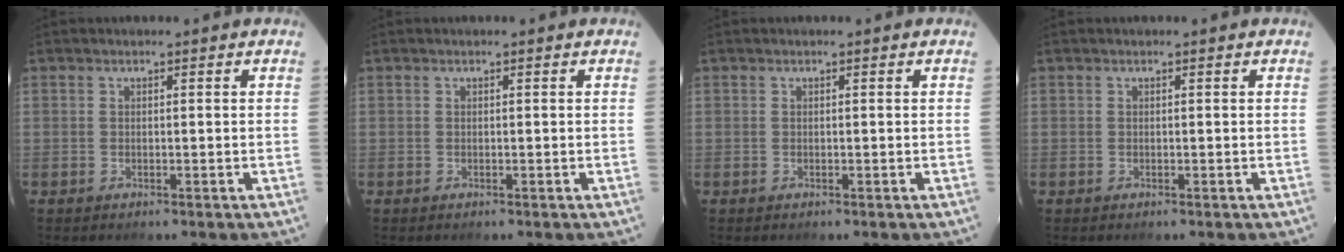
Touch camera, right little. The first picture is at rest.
{"total": 0.0}
{"total": 0.0}
{"total": 0.0}